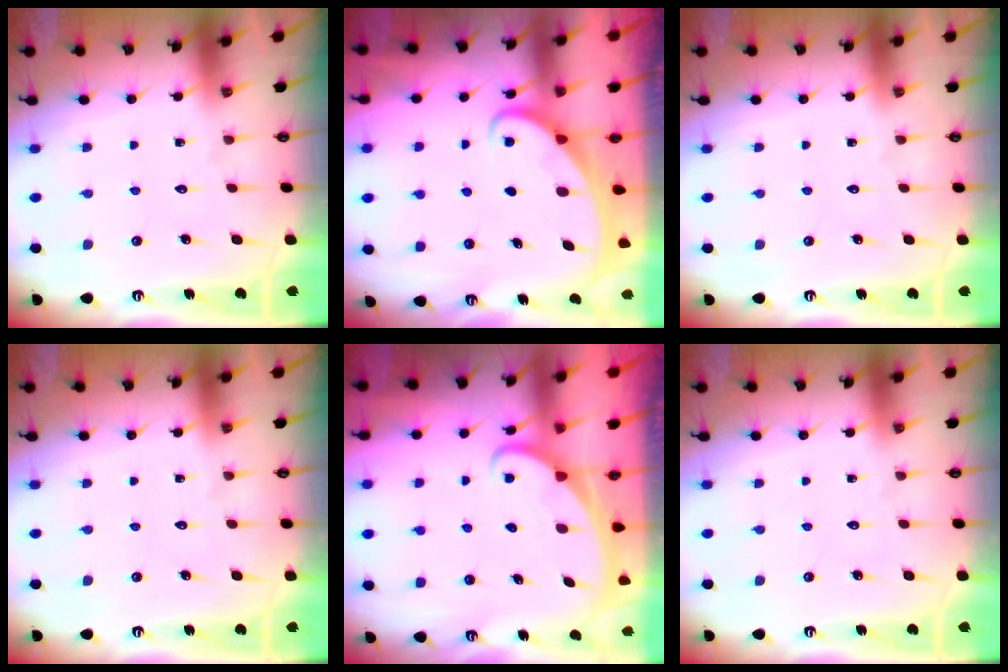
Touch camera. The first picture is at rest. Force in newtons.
{"total": 2.0, "press": 2.0, "slide": 0.2}
{"total": 0.0}
{"total": 0.0}
{"total": 1.9, "press": 1.9, "slide": 0.1}
{"total": 0.0}